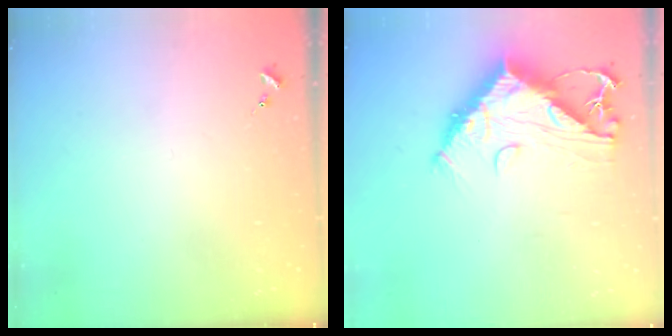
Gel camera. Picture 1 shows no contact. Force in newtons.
{"total": 14.1, "press": 14.0, "slide": 1.3}